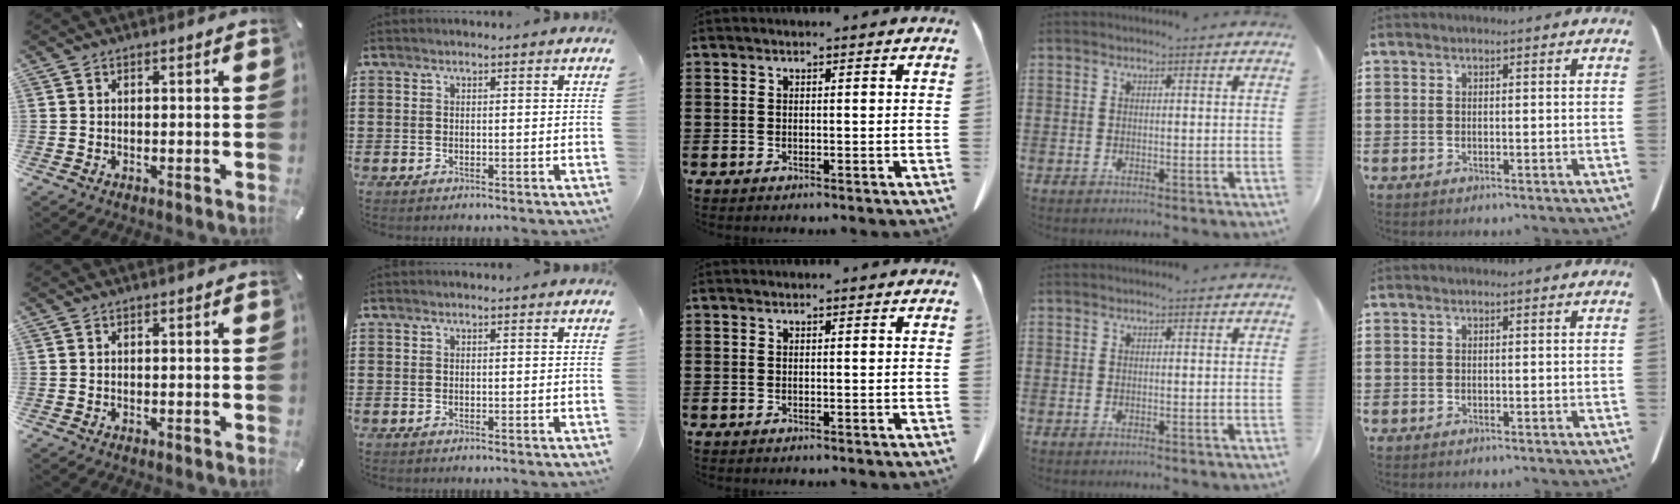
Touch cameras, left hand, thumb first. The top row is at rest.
{}